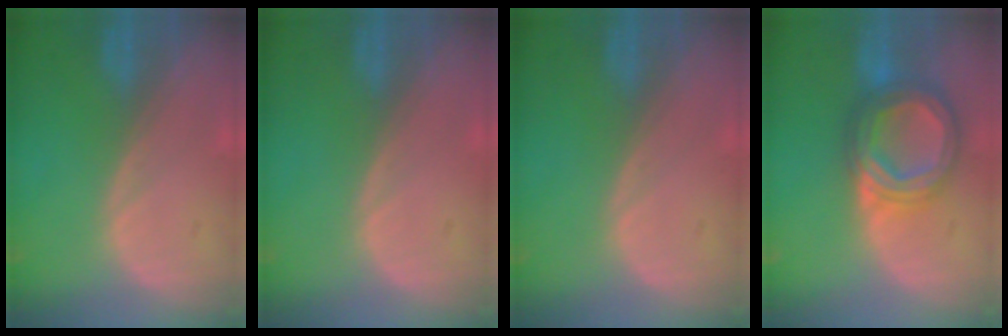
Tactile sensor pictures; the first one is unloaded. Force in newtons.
{"total": 0.0}
{"total": 0.0}
{"total": 8.5, "press": 8.5, "slide": 0.7}